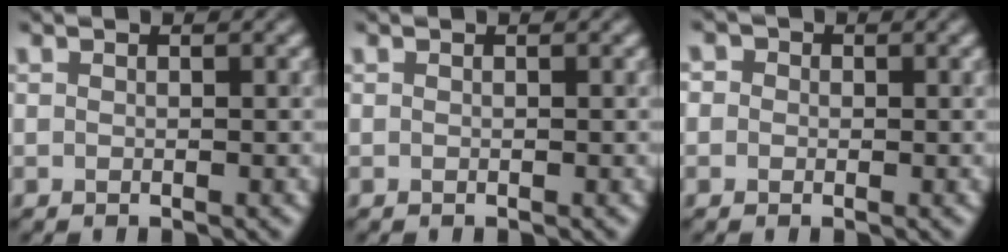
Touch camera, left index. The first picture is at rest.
{"total": 0.0}
{"total": 1.2, "force": [-0.5, -0.1, -1.0], "torque": [0.005, -0.003, 0.004]}